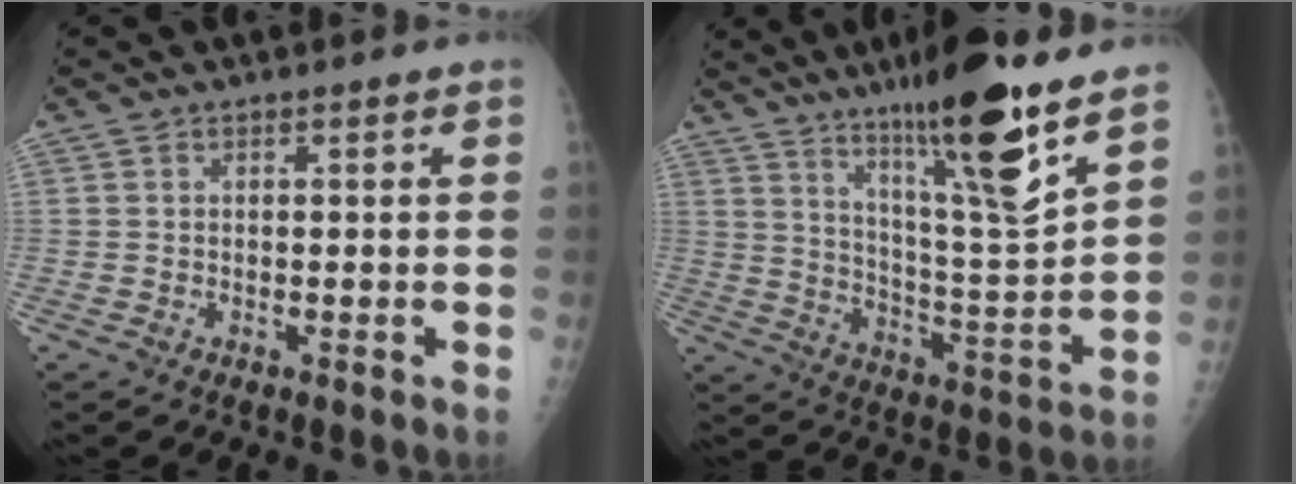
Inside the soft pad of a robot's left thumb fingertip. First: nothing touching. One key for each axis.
{"total": 18.8, "fx": 12.2, "fy": 1.8, "fz": 14.1, "tx": -0.209, "ty": -0.073, "tz": 0.203}